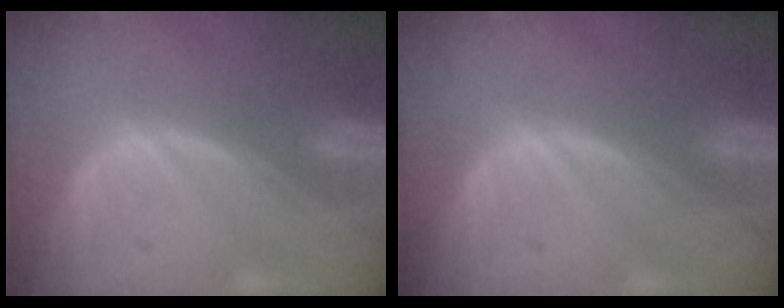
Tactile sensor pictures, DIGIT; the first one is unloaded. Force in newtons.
{"total": 0.0}